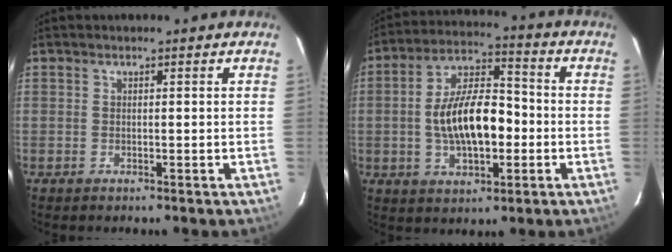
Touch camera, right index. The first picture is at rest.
{"total": 14.0, "force": [-1.9, 6.6, 12.2], "torque": [-0.226, 0.016, -0.029]}